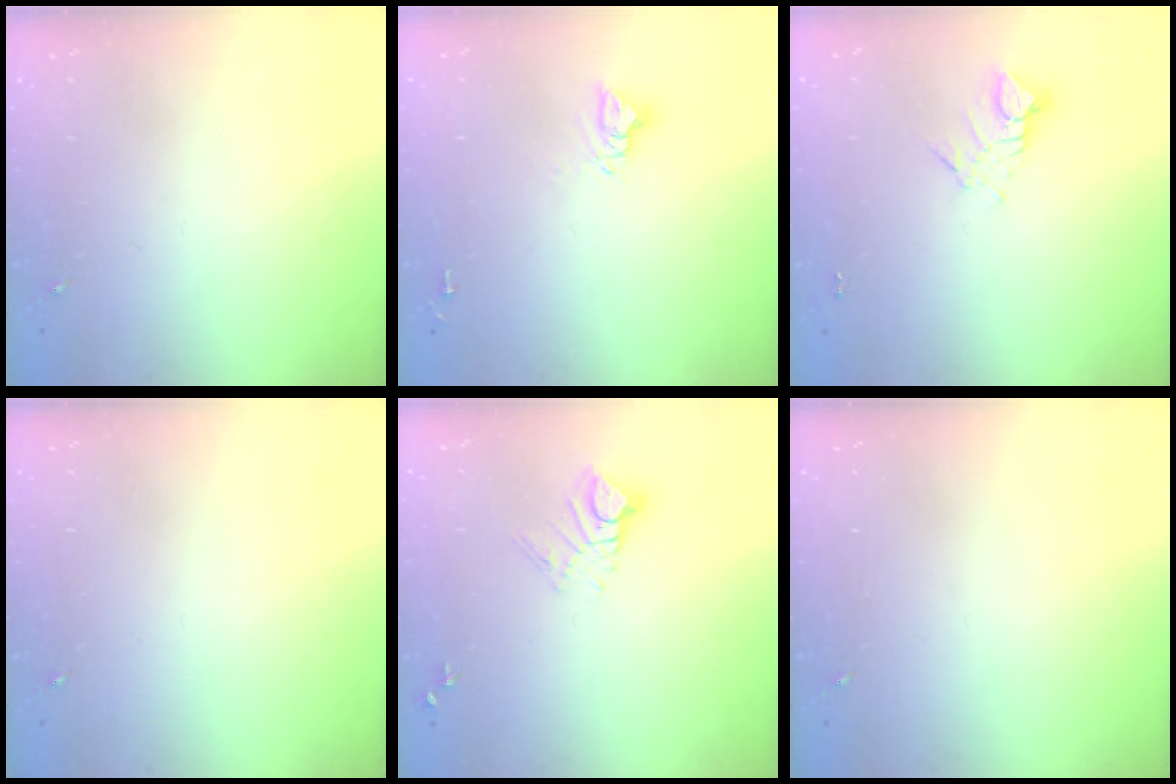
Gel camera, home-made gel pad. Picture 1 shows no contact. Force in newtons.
{"total": 6.2, "press": 6.2, "slide": 0.3}
{"total": 4.2, "press": 4.2, "slide": 0.2}
{"total": 0.0}
{"total": 7.9, "press": 7.8, "slide": 0.7}
{"total": 0.0}